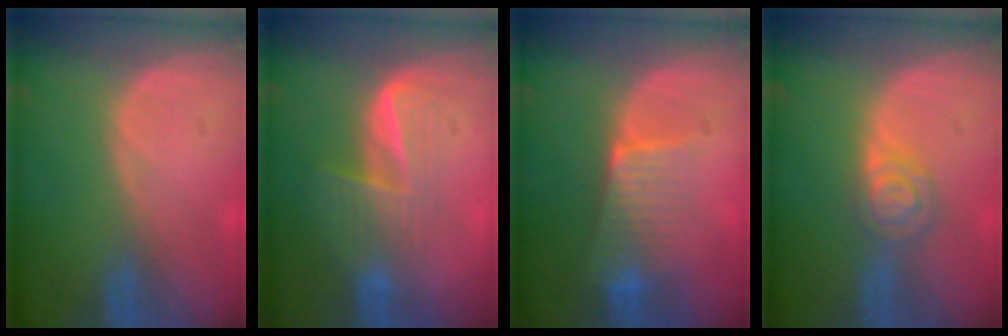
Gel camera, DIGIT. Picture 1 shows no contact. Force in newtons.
{"total": 7.1, "press": 5.8, "slide": 4.1}
{"total": 6.7, "press": 5.9, "slide": 3.1}
{"total": 4.6, "press": 4.2, "slide": 2.1}